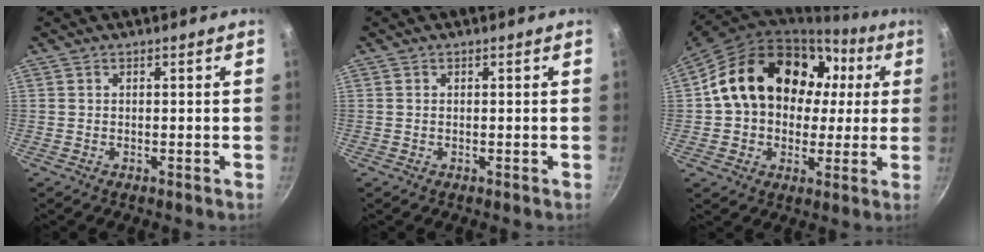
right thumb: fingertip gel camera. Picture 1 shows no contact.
{"total": 0.0}
{"total": 22.5, "force": [3.8, 17.1, 14.1], "torque": [-0.215, 0.048, 0.067]}